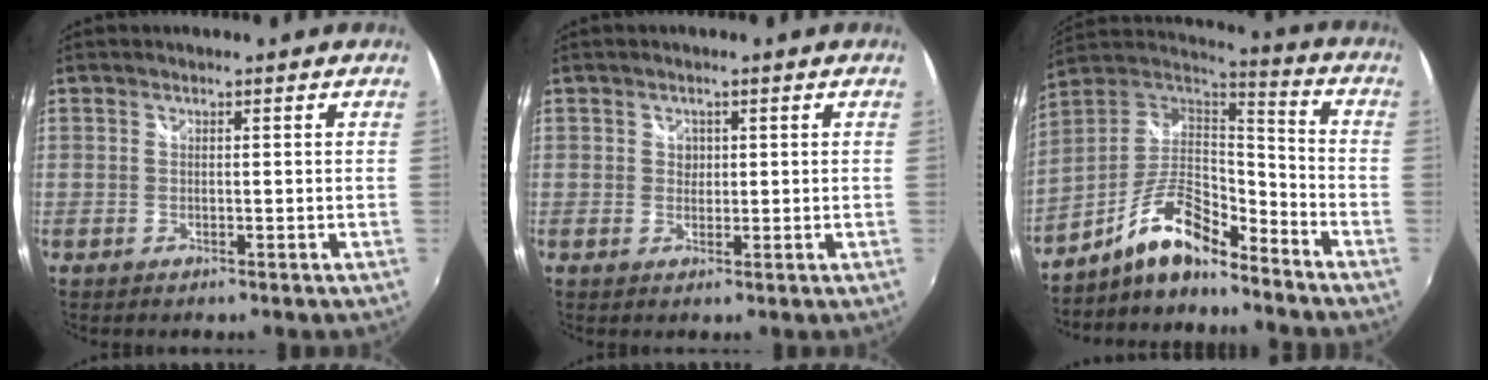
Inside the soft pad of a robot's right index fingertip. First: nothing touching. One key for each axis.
{"total": 1.4, "fx": 0.3, "fy": 1.3, "fz": 0.3, "tx": 0.000, "ty": 0.003, "tz": 0.005}
{"total": 11.5, "fx": -8.6, "fy": 3.4, "fz": 6.7, "tx": -0.151, "ty": 0.024, "tz": -0.167}